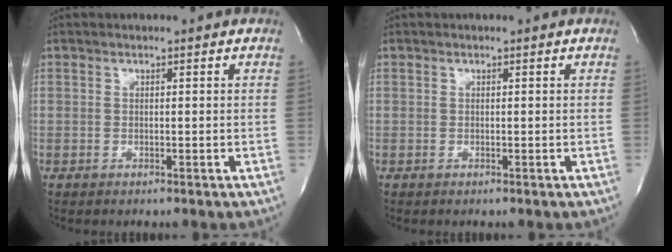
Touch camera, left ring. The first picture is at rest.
{"total": 0.0}